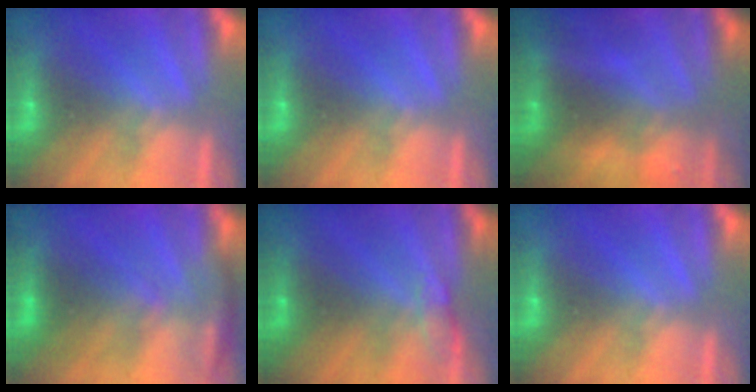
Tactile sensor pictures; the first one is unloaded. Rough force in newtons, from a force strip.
{"total": 0.0}
{"total": 5.7}
{"total": 2.7}
{"total": 2.7}
{"total": 0.0}